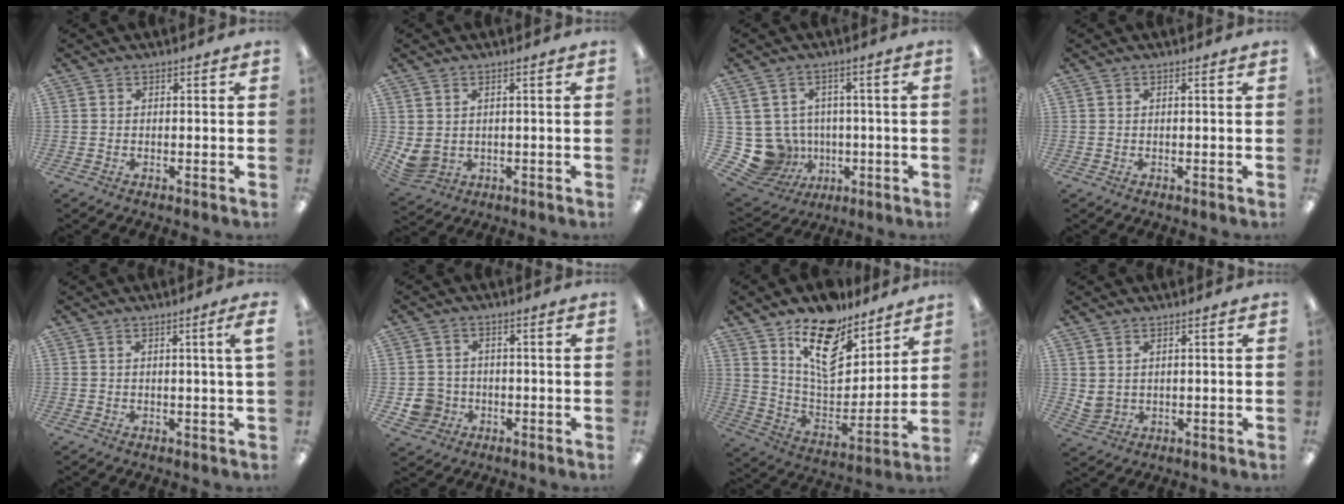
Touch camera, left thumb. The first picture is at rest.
{"total": 3.5, "force": [0.9, 3.0, 1.6], "torque": [-0.054, -0.010, 0.016]}
{"total": 9.7, "force": [-1.4, 9.4, 2.2], "torque": [-0.082, -0.002, -0.013]}
{"total": 0.0}
{"total": 2.7, "force": [0.7, -0.6, 2.5], "torque": [-0.038, -0.010, 0.008]}
{"total": 5.6, "force": [-1.8, 5.1, 1.3], "torque": [-0.031, 0.012, -0.030]}
{"total": 16.6, "force": [11.4, 8.6, 8.5], "torque": [-0.132, -0.087, 0.203]}
{"total": 2.7, "force": [1.6, 2.0, 0.6], "torque": [-0.017, -0.006, 0.031]}